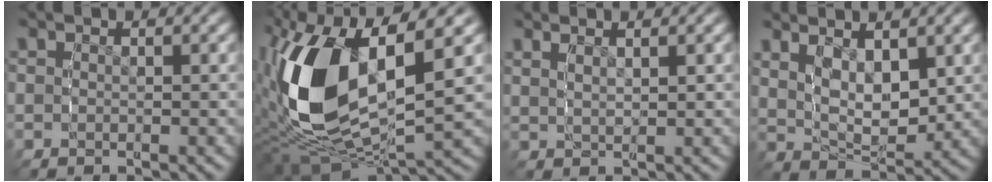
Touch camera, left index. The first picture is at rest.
{"total": 13.9, "force": [-1.2, 8.4, 11.1], "torque": [-0.254, -0.036, -0.015]}
{"total": 2.3, "force": [1.5, 1.1, 1.5], "torque": [-0.028, 0.005, 0.023]}
{"total": 7.3, "force": [1.3, 5.1, 5.0], "torque": [-0.097, -0.009, 0.011]}